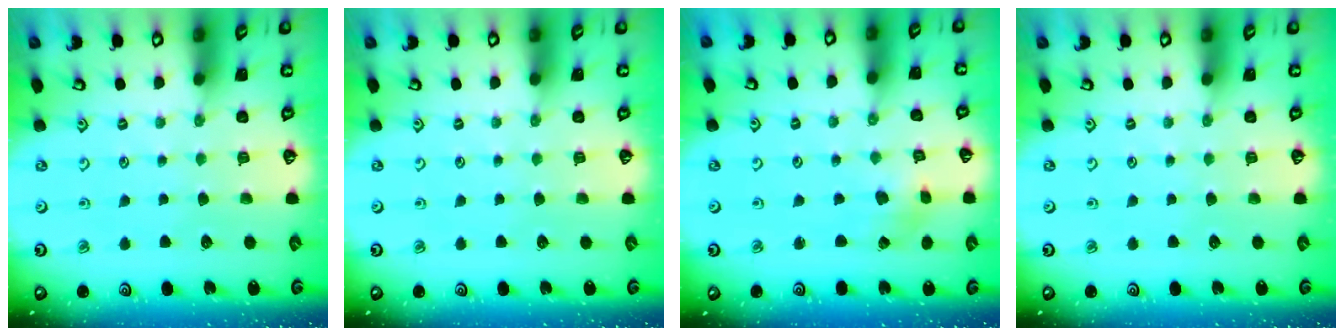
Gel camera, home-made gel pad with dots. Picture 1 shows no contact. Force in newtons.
{"total": 0.0}
{"total": 2.6, "press": 2.5, "slide": 0.5}
{"total": 0.0}